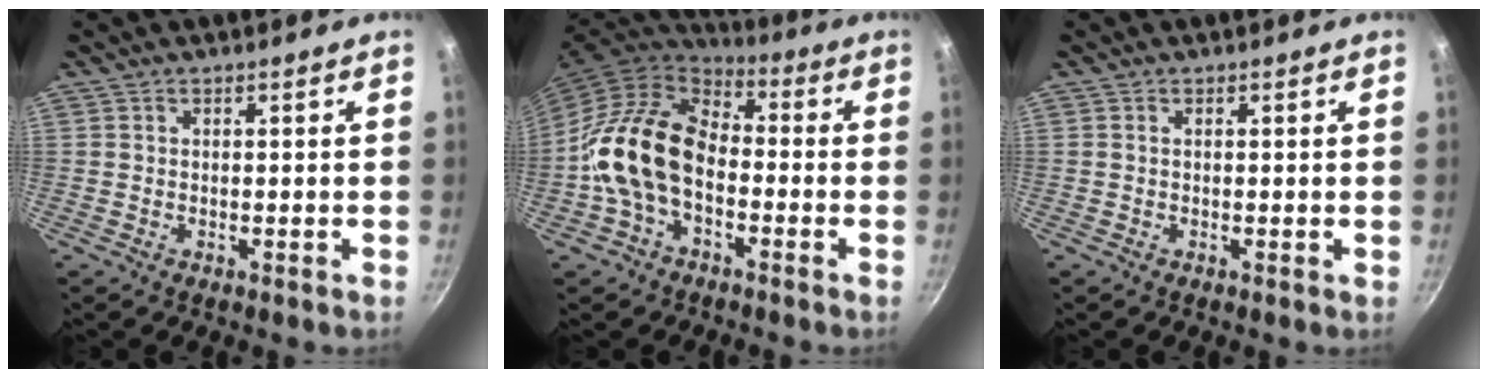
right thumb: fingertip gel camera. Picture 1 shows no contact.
{"total": 15.3, "force": [-3.2, 10.2, 10.9], "torque": [-0.175, 0.043, -0.075]}
{"total": 0.0}